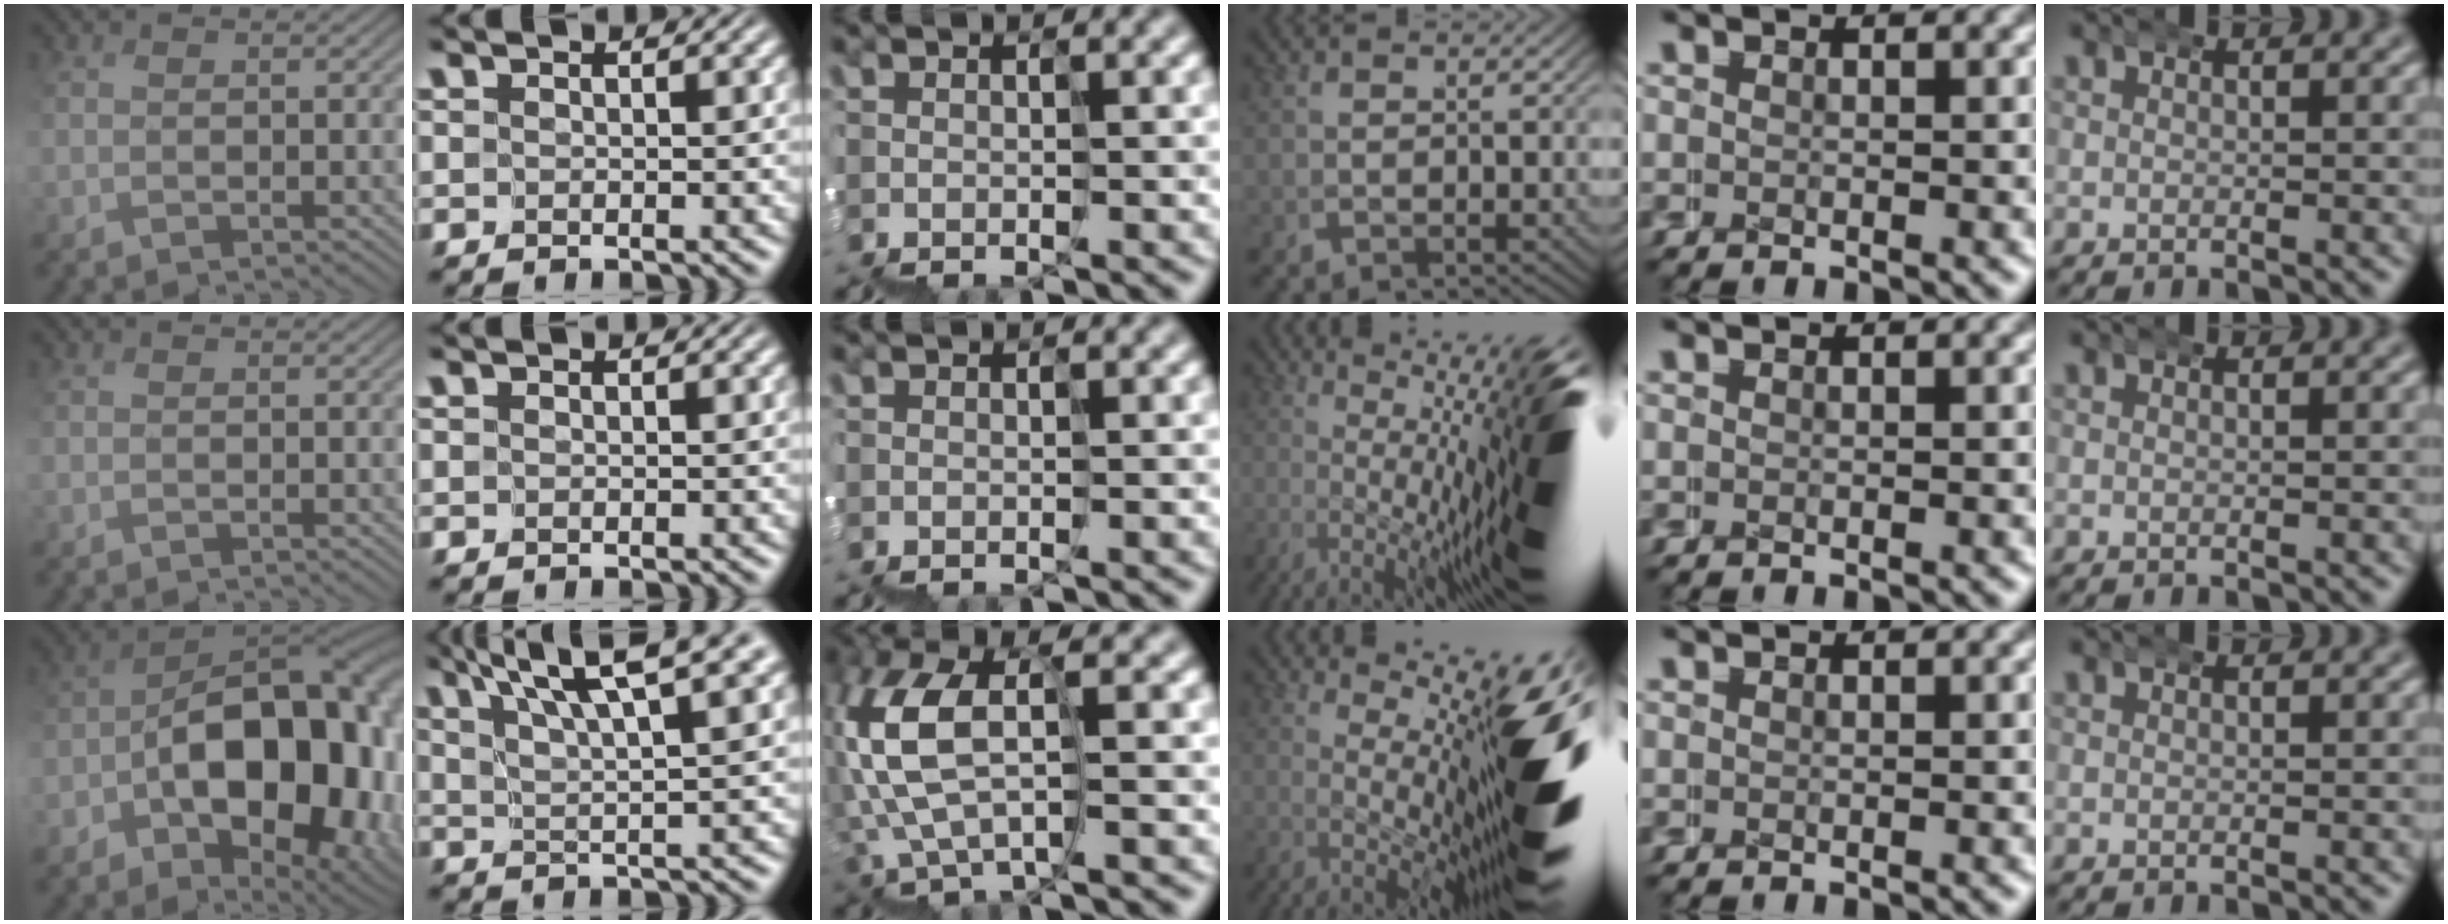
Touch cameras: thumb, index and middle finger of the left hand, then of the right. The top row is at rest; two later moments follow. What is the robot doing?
{"motion": "wrap", "object": "duck tape"}